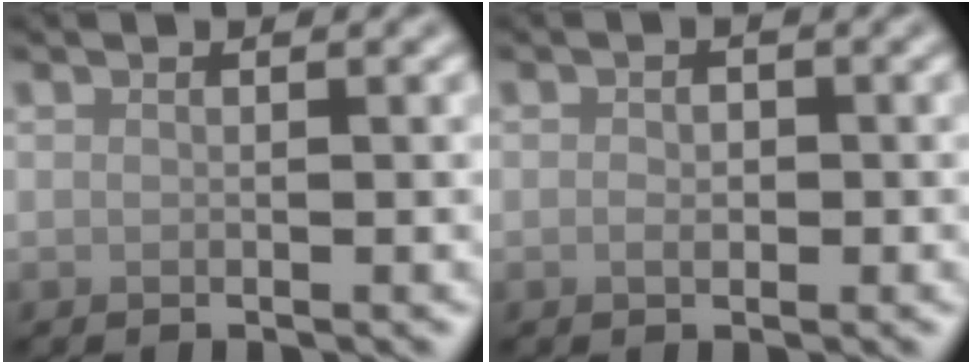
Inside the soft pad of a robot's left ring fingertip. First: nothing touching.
{"total": 1.3, "force": [-0.2, 0.8, 0.9], "torque": [-0.016, -0.001, -0.005]}